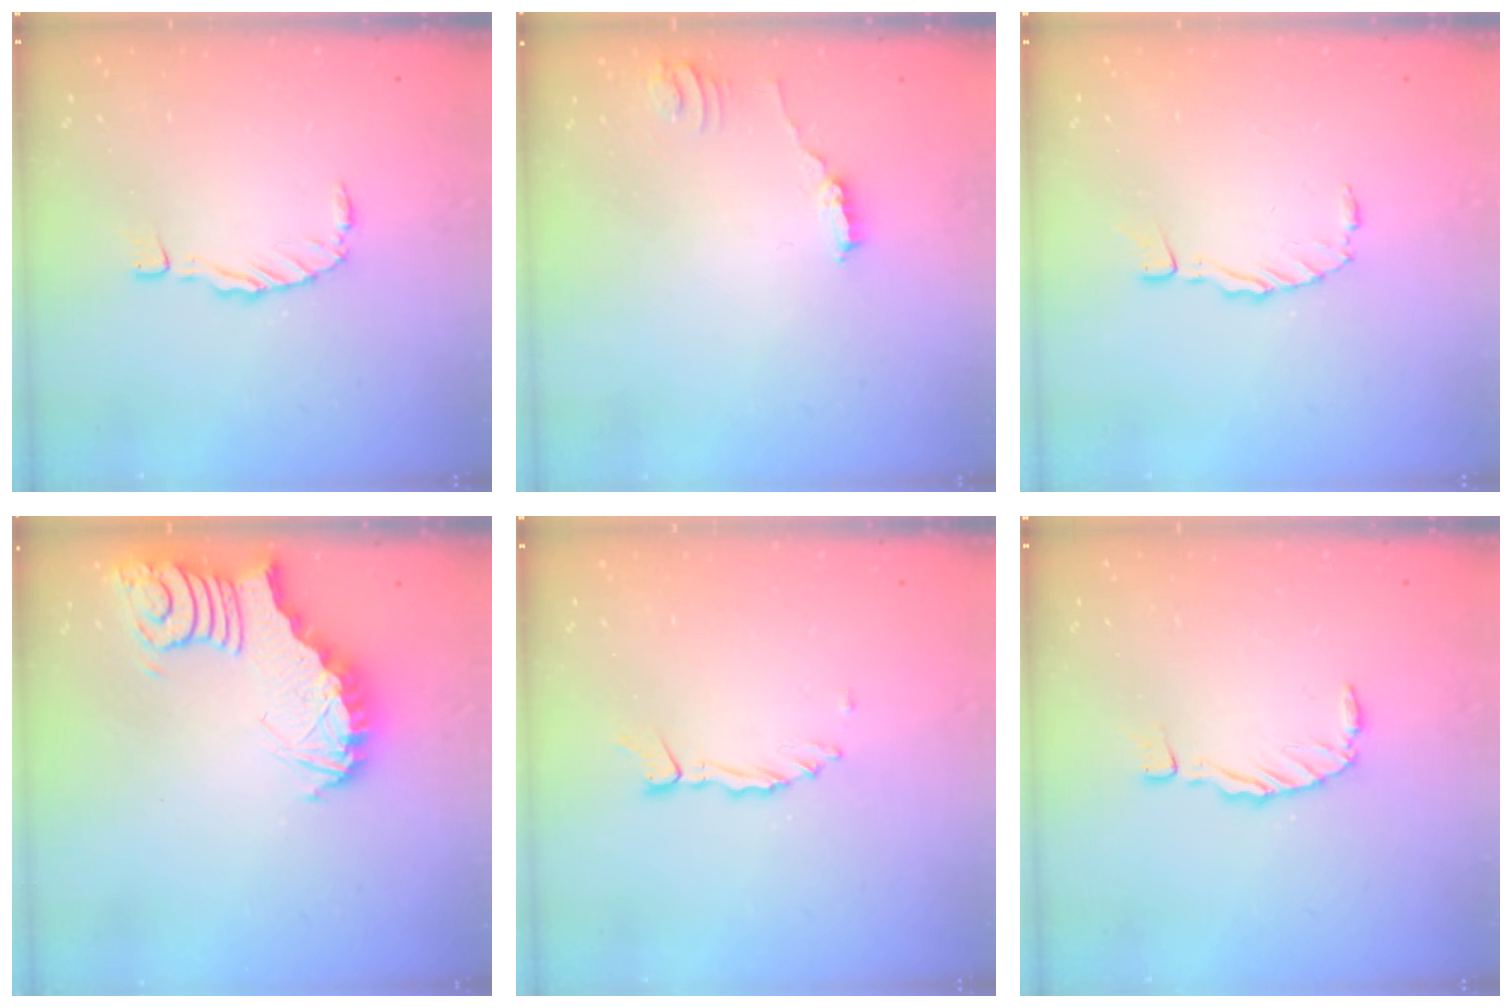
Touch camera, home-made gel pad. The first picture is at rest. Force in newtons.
{"total": 2.5, "press": 2.5, "slide": 0.2}
{"total": 0.0}
{"total": 5.9, "press": 5.8, "slide": 1.3}
{"total": 0.9, "press": 0.9, "slide": 0.1}
{"total": 0.0}